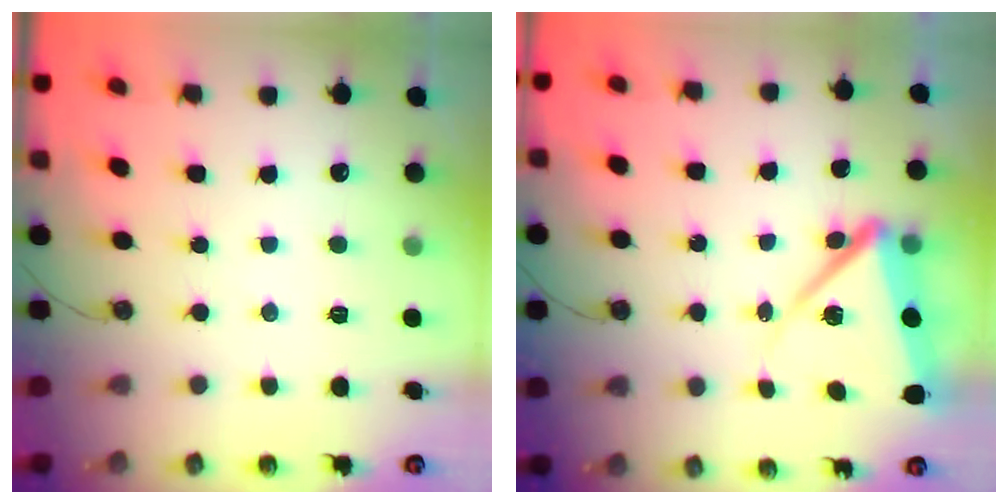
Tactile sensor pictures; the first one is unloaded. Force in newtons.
{"total": 12.1, "press": 12.0, "slide": 1.5}